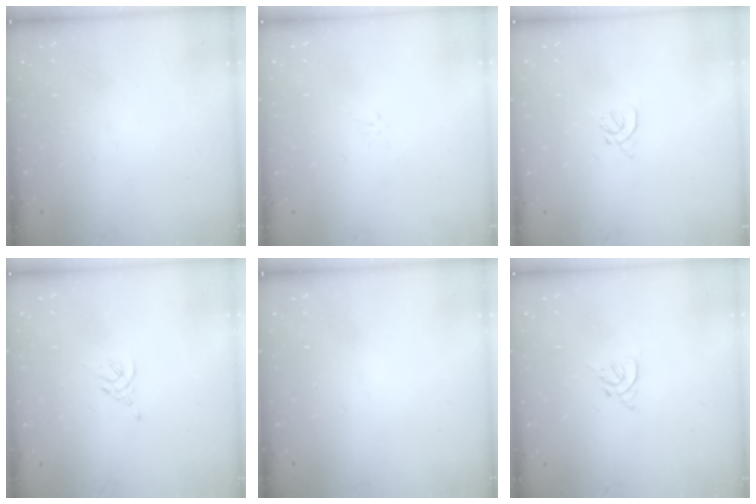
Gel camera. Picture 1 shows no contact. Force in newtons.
{"total": 2.1, "press": 2.0, "slide": 0.6}
{"total": 1.9, "press": 1.8, "slide": 0.5}
{"total": 1.9, "press": 1.8, "slide": 0.5}
{"total": 0.0}
{"total": 2.7, "press": 2.6, "slide": 0.7}